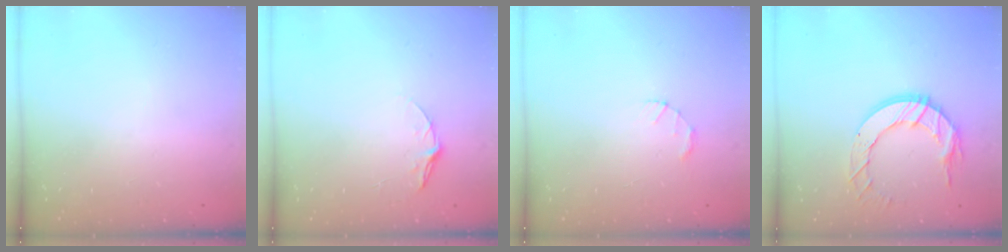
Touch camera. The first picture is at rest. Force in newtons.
{"total": 5.8, "press": 5.8, "slide": 0.5}
{"total": 1.5, "press": 1.5, "slide": 0.3}
{"total": 12.3, "press": 12.3, "slide": 1.2}